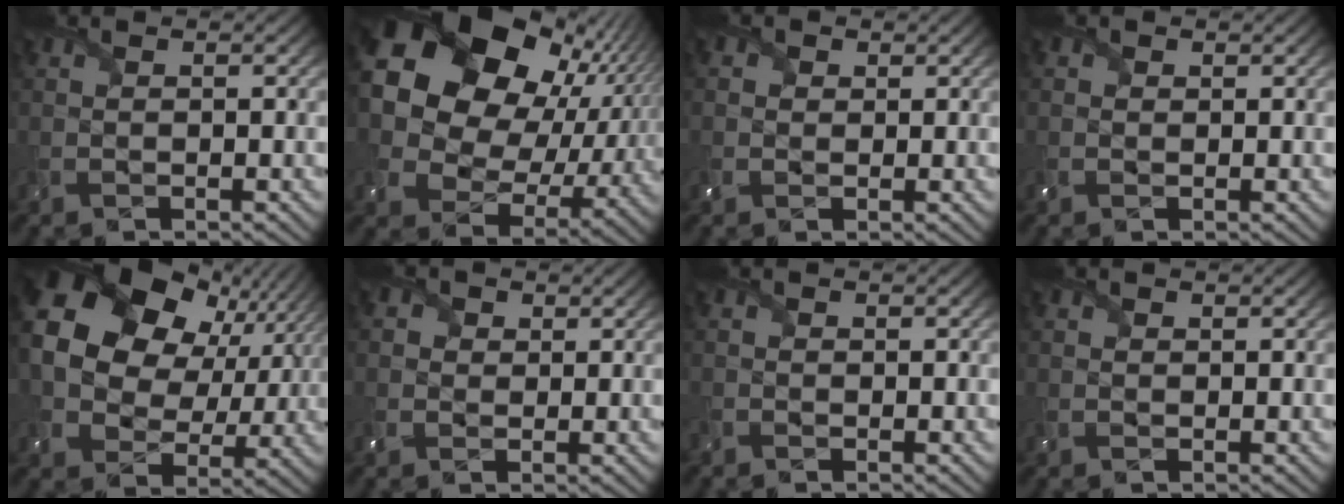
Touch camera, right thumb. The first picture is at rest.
{"total": 21.1, "force": [7.0, 16.3, 11.3], "torque": [-0.266, 0.038, 0.139]}
{"total": 1.7, "force": [0.4, 1.6, 0.5], "torque": [-0.013, 0.000, 0.004]}
{"total": 1.0, "force": [0.3, 0.9, 0.3], "torque": [-0.007, 0.000, 0.002]}
{"total": 18.6, "force": [5.1, 14.0, 11.1], "torque": [-0.237, 0.023, 0.093]}
{"total": 2.4, "force": [0.6, 2.2, 0.8], "torque": [-0.023, 0.004, 0.005]}
{"total": 1.0, "force": [-0.7, 0.6, 0.1], "torque": [-0.003, -0.005, -0.017]}
{"total": 0.6, "force": [0.2, 0.6, 0.1], "torque": [-0.003, -0.001, 0.002]}